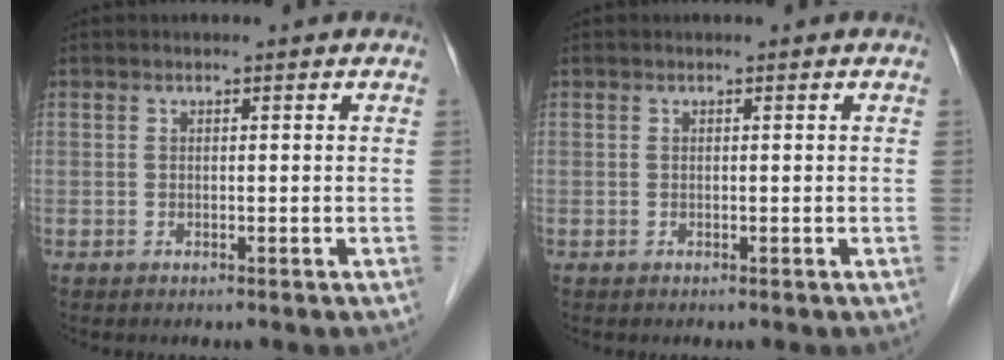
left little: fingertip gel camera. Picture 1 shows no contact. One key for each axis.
{"total": 0.0}